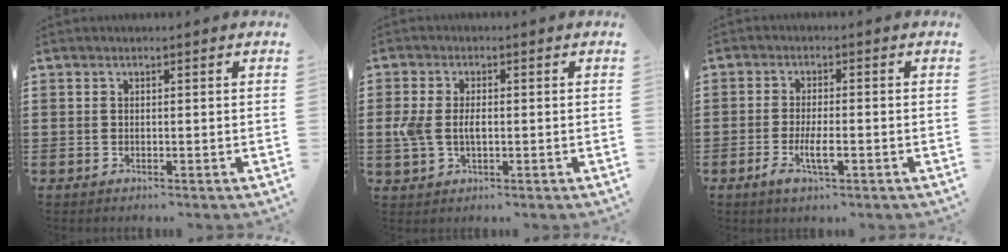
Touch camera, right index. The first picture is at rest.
{"total": 4.2, "force": [-0.2, 2.5, 3.4], "torque": [-0.087, -0.001, -0.011]}
{"total": 4.5, "force": [-1.8, 1.1, 4.0], "torque": [-0.085, -0.007, -0.036]}